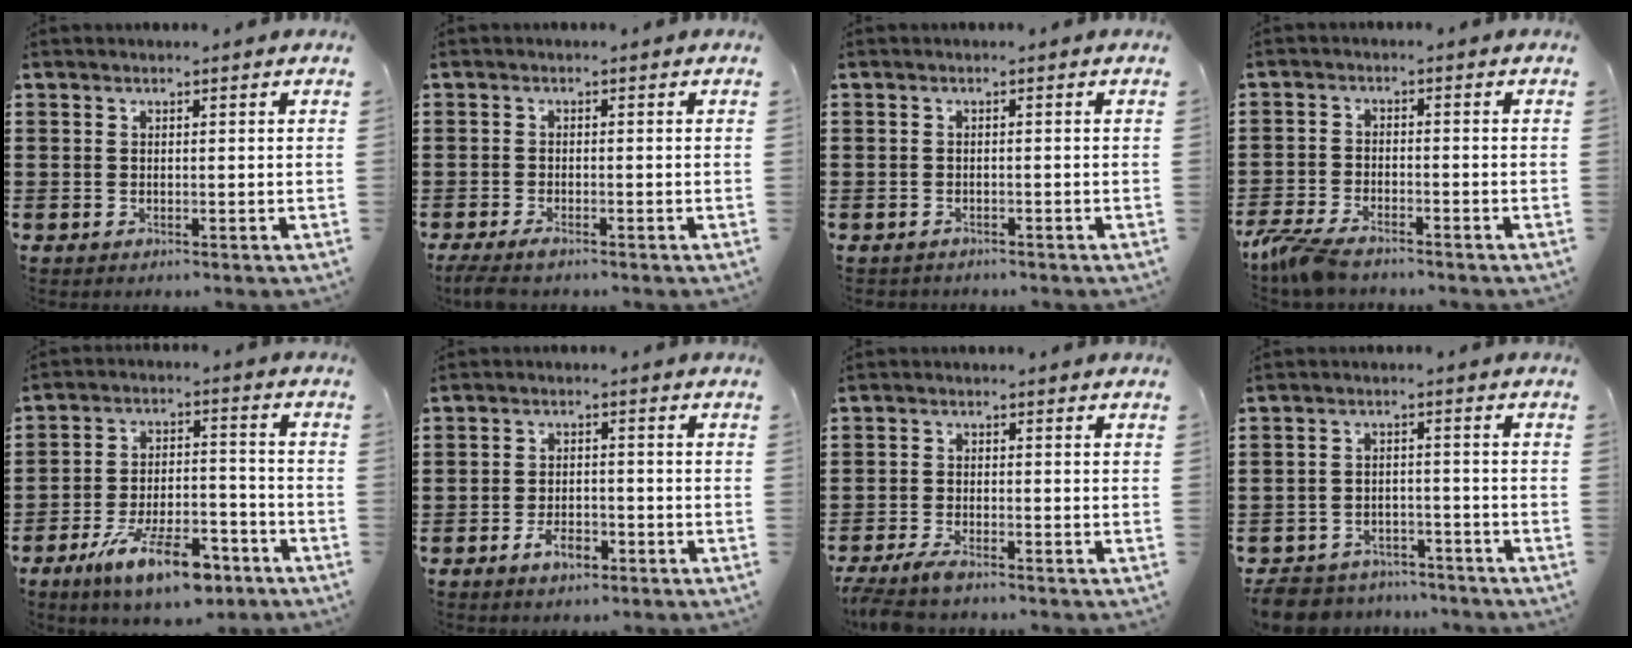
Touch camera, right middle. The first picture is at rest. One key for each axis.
{"total": 1.6, "fx": -1.2, "fy": 0.3, "fz": 1.0, "tx": -0.026, "ty": -0.003, "tz": -0.025}
{"total": 0.9, "fx": -0.9, "fy": 0.1, "fz": 0.0, "tx": -0.005, "ty": -0.002, "tz": -0.018}
{"total": 4.7, "fx": -4.0, "fy": 1.0, "fz": 2.2, "tx": -0.073, "ty": -0.010, "tz": -0.087}
{"total": 11.3, "fx": -8.0, "fy": 3.2, "fz": 7.4, "tx": -0.138, "ty": 0.020, "tz": -0.148}
{"total": 3.6, "fx": -2.3, "fy": 1.7, "fz": 2.2, "tx": -0.040, "ty": 0.001, "tz": -0.042}
{"total": 2.9, "fx": -2.5, "fy": 0.3, "fz": 1.5, "tx": -0.047, "ty": -0.006, "tz": -0.056}
{"total": 5.0, "fx": -4.9, "fy": 1.1, "fz": 0.4, "tx": -0.021, "ty": 0.006, "tz": -0.102}